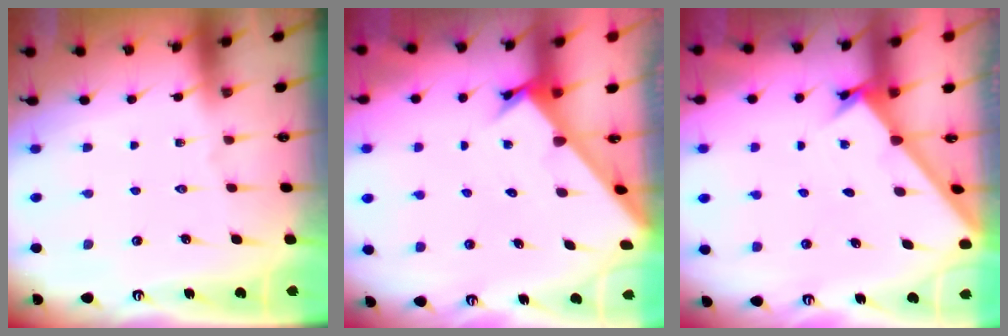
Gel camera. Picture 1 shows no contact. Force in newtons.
{"total": 2.1, "press": 2.1, "slide": 0.2}
{"total": 1.8, "press": 1.8, "slide": 0.2}